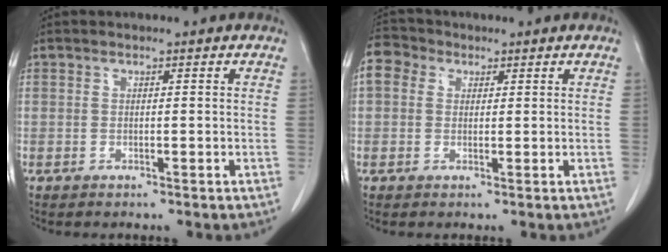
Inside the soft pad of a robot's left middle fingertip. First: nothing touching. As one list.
[{"total": 4.7, "force": [1.8, 3.8, 2.0], "torque": [-0.046, 0.024, 0.034]}]